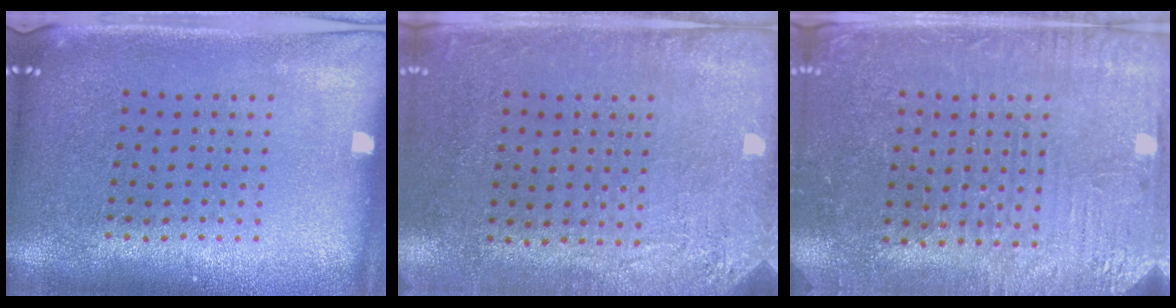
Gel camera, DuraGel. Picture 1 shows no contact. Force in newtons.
{"total": 2.9, "press": 2.4, "slide": 1.6}
{"total": 3.2, "press": 3.1, "slide": 0.5}